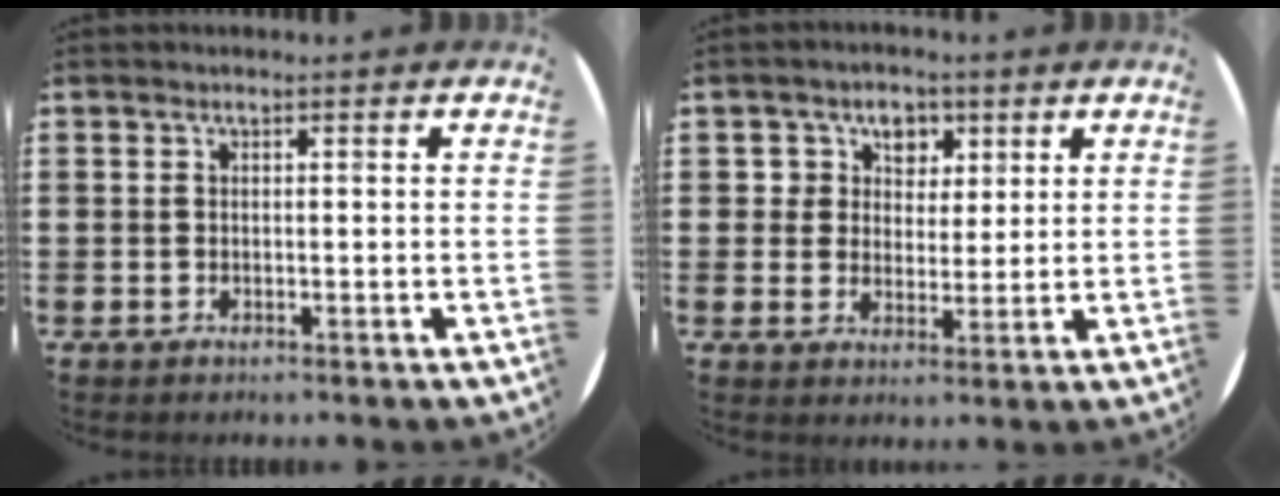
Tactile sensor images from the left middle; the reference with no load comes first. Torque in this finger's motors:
{"motor_torque": [0.18, -0.24, -0.03, -0.01]}